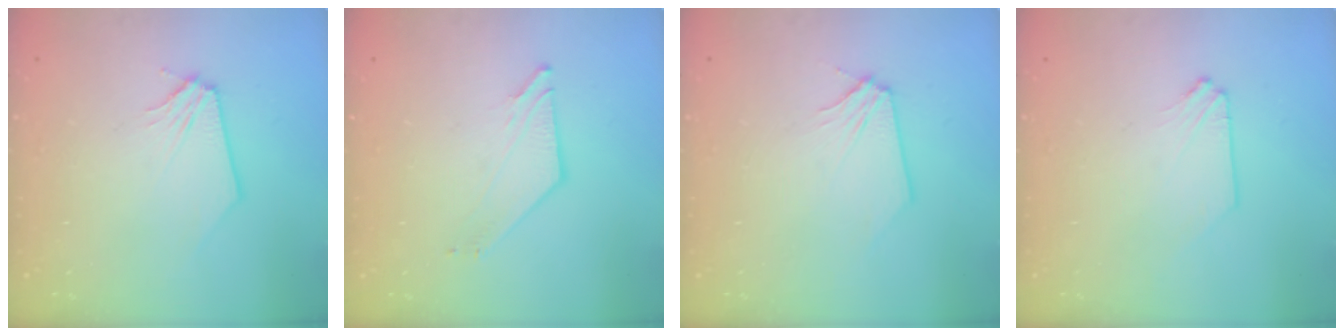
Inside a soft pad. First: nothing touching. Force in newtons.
{"total": 2.7, "press": 2.7, "slide": 0.3}
{"total": 0.0}
{"total": 0.0}